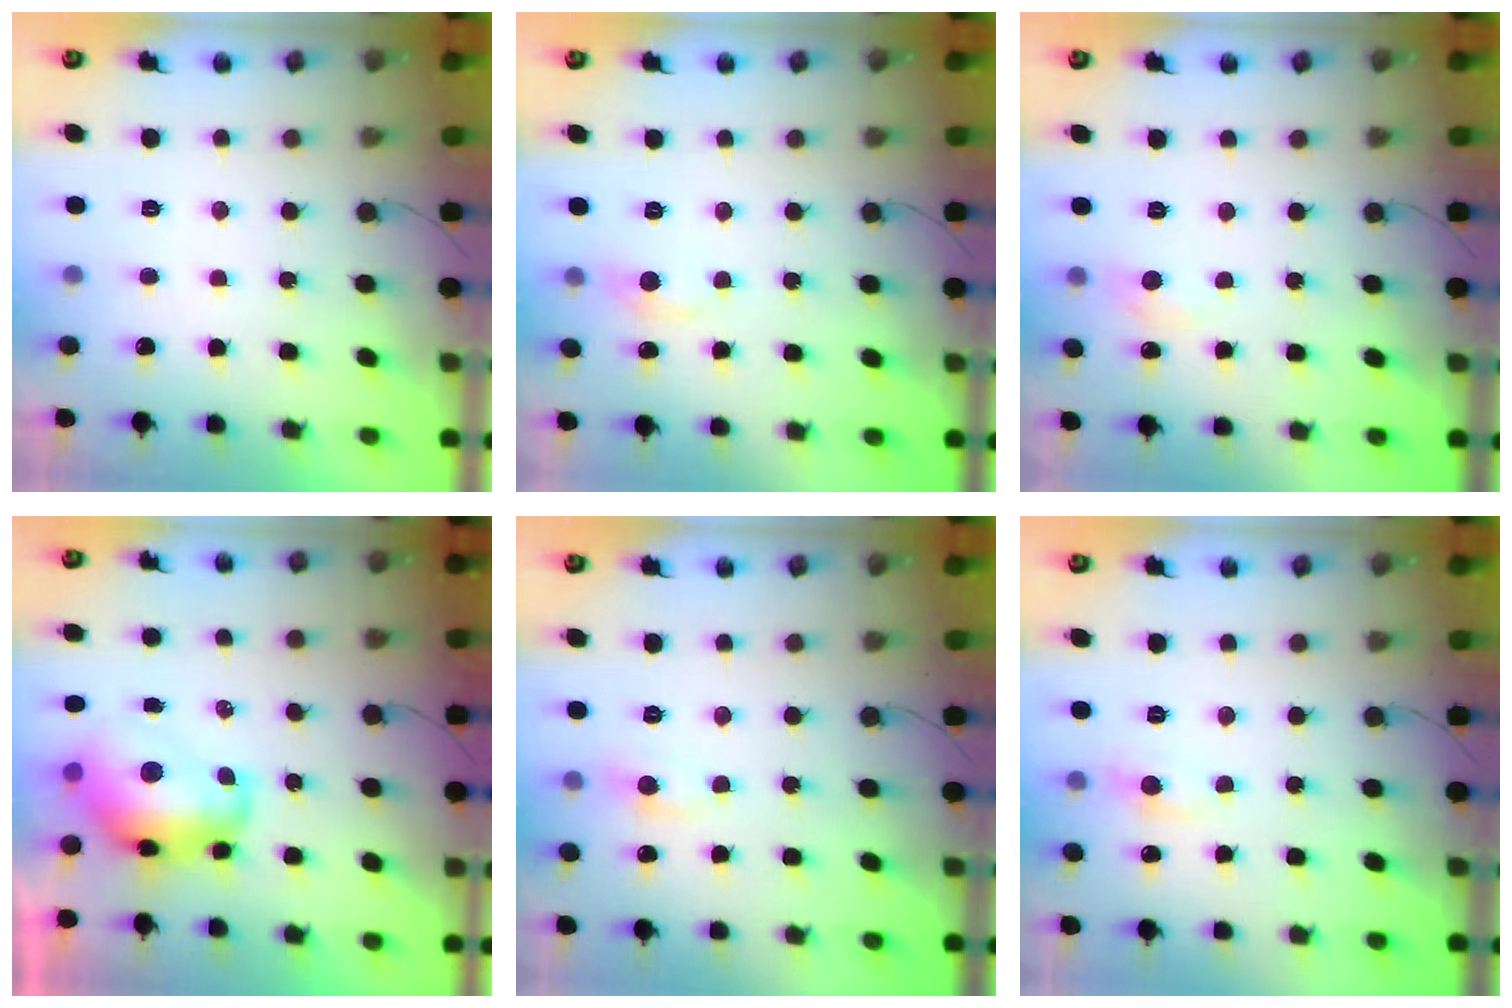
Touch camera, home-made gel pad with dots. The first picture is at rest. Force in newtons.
{"total": 4.8, "press": 4.8, "slide": 0.7}
{"total": 5.6, "press": 5.6, "slide": 0.8}
{"total": 11.4, "press": 11.3, "slide": 1.3}
{"total": 5.6, "press": 5.5, "slide": 0.7}
{"total": 4.5, "press": 4.4, "slide": 0.6}